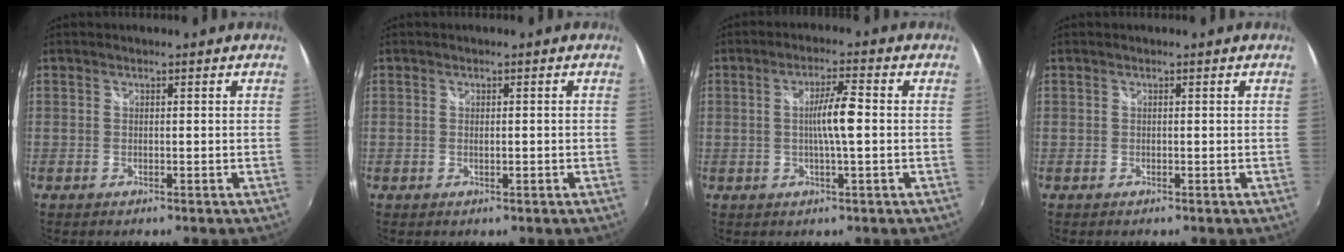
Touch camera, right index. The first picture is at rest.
{"total": 1.0, "force": [-0.3, 0.4, 0.9], "torque": [-0.014, -0.001, -0.003]}
{"total": 5.7, "force": [-0.2, 0.1, 5.7], "torque": [-0.100, 0.001, -0.002]}
{"total": 0.0}